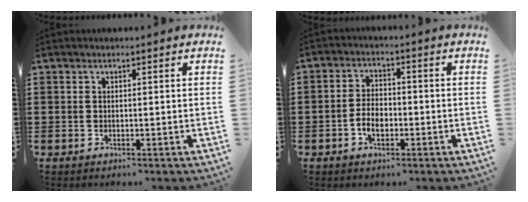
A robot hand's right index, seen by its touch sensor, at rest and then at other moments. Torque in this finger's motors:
{"motor_torque": [1.07, 1.07, 0.14, 0.08]}